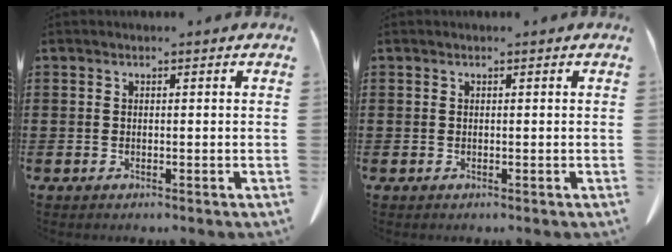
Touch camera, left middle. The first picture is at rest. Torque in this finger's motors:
{"motor_torque": [-0.15, 0.22, 0.00, 0.01]}